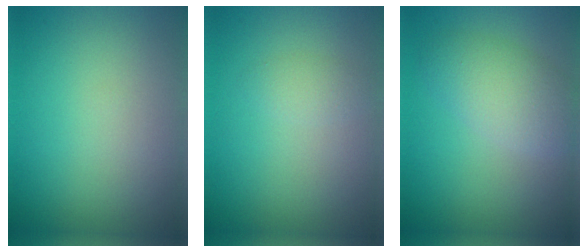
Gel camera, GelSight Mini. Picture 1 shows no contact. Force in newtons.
{"total": 1.1, "press": 1.1, "slide": 0.1}
{"total": 3.8, "press": 3.8, "slide": 0.1}